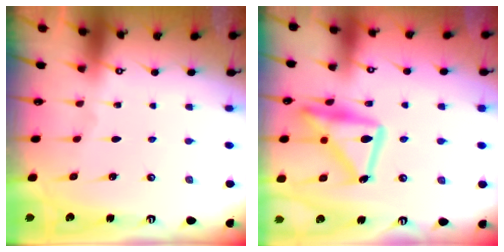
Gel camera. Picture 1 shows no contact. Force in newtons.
{"total": 19.5, "press": 19.4, "slide": 1.5}